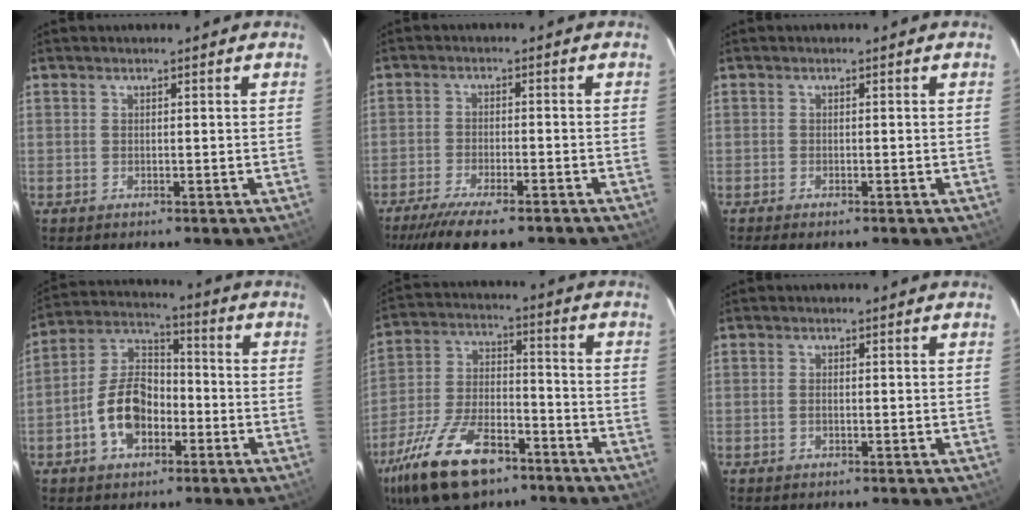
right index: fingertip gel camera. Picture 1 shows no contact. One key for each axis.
{"total": 12.8, "fx": -10.1, "fy": 3.0, "fz": 7.1, "tx": -0.157, "ty": -0.036, "tz": -0.166}
{"total": 2.4, "fx": -2.0, "fy": 0.5, "fz": 1.3, "tx": -0.032, "ty": -0.009, "tz": -0.035}
{"total": 11.4, "fx": -4.4, "fy": 7.2, "fz": 7.7, "tx": -0.155, "ty": 0.028, "tz": -0.072}
{"total": 20.2, "fx": -12.7, "fy": 9.4, "fz": 12.6, "tx": -0.264, "ty": -0.016, "tz": -0.219}
{"total": 0.8, "fx": -0.3, "fy": 0.5, "fz": 0.6, "tx": -0.013, "ty": 0.001, "tz": -0.005}